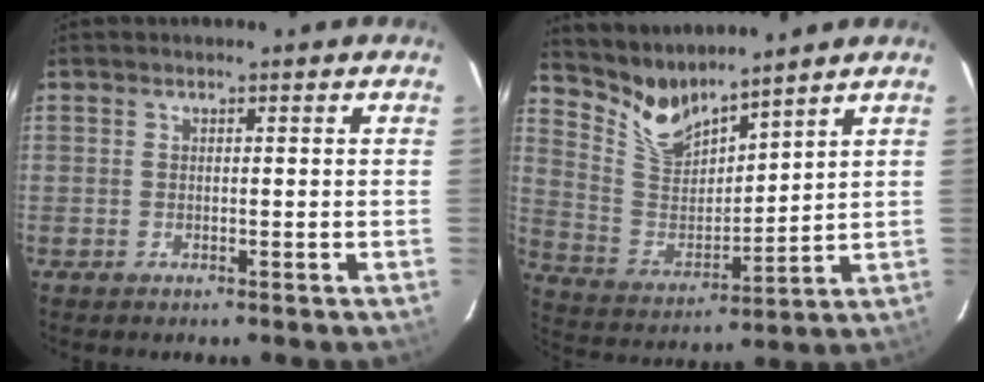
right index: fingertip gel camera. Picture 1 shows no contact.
{"total": 9.5, "force": [8.7, 1.8, 3.2], "torque": [-0.076, -0.015, 0.182]}